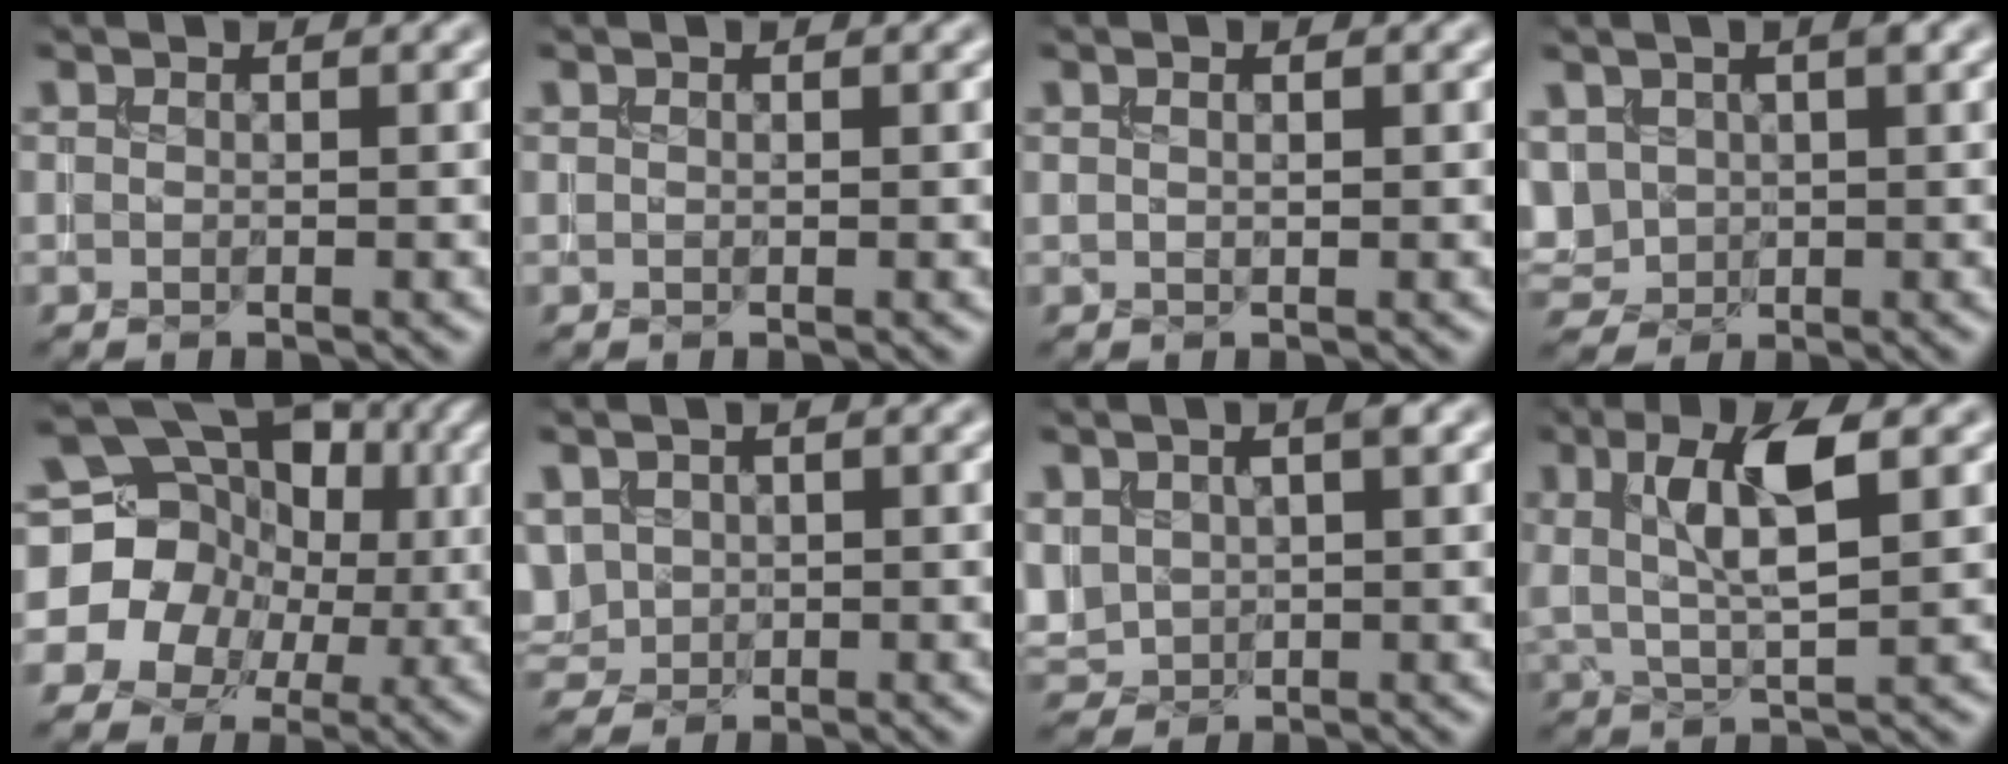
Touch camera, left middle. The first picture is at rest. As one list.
[{"total": 0.0}, {"total": 0.6, "force": [0.2, 0.2, 0.5], "torque": [-0.002, -0.005, 0.004]}, {"total": 3.5, "force": [0.4, 2.6, 2.3], "torque": [-0.050, 0.004, 0.011]}, {"total": 15.4, "force": [1.5, 13.5, 7.3], "torque": [-0.132, 0.022, 0.008]}, {"total": 2.8, "force": [0.4, 2.3, 1.5], "torque": [-0.043, 0.000, 0.018]}, {"total": 3.3, "force": [0.8, 2.3, 2.3], "torque": [-0.052, 0.003, 0.019]}, {"total": 6.3, "force": [1.8, 2.1, 5.6], "torque": [-0.101, 0.005, 0.034]}]